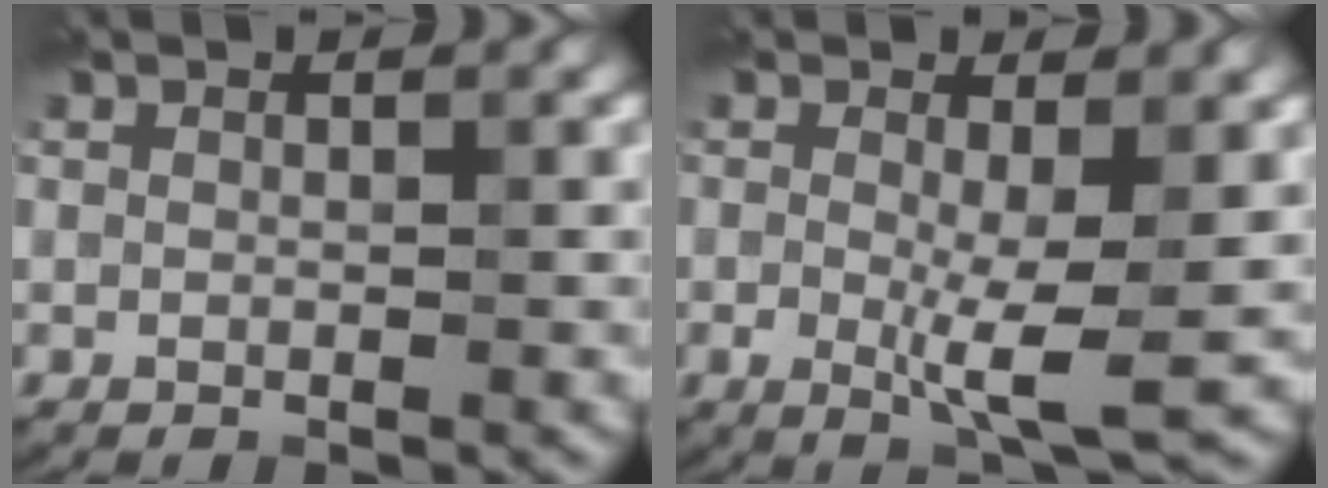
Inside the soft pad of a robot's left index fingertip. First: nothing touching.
{"total": 4.4, "force": [-0.3, 0.8, 4.3], "torque": [-0.080, -0.013, -0.006]}